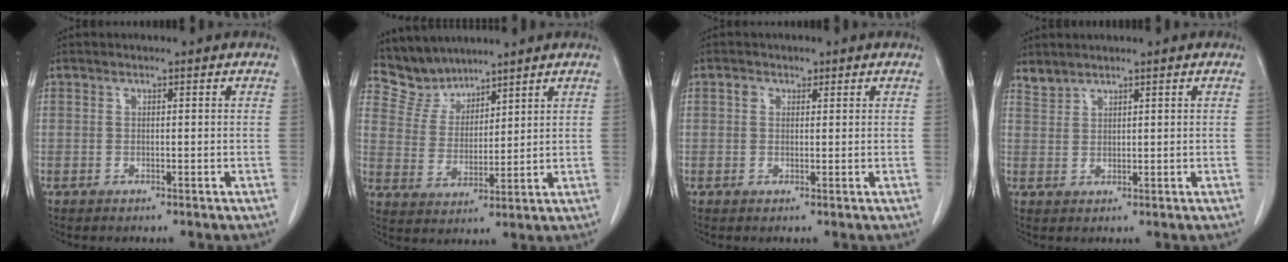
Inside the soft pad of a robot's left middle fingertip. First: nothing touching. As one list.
[{"total": 6.3, "force": [6.0, 1.8, -0.3], "torque": [-0.001, 0.006, 0.132]}, {"total": 1.5, "force": [0.7, 1.2, 0.5], "torque": [-0.009, 0.005, 0.009]}, {"total": 1.8, "force": [1.8, 0.2, -0.1], "torque": [-0.001, 0.006, 0.041]}]